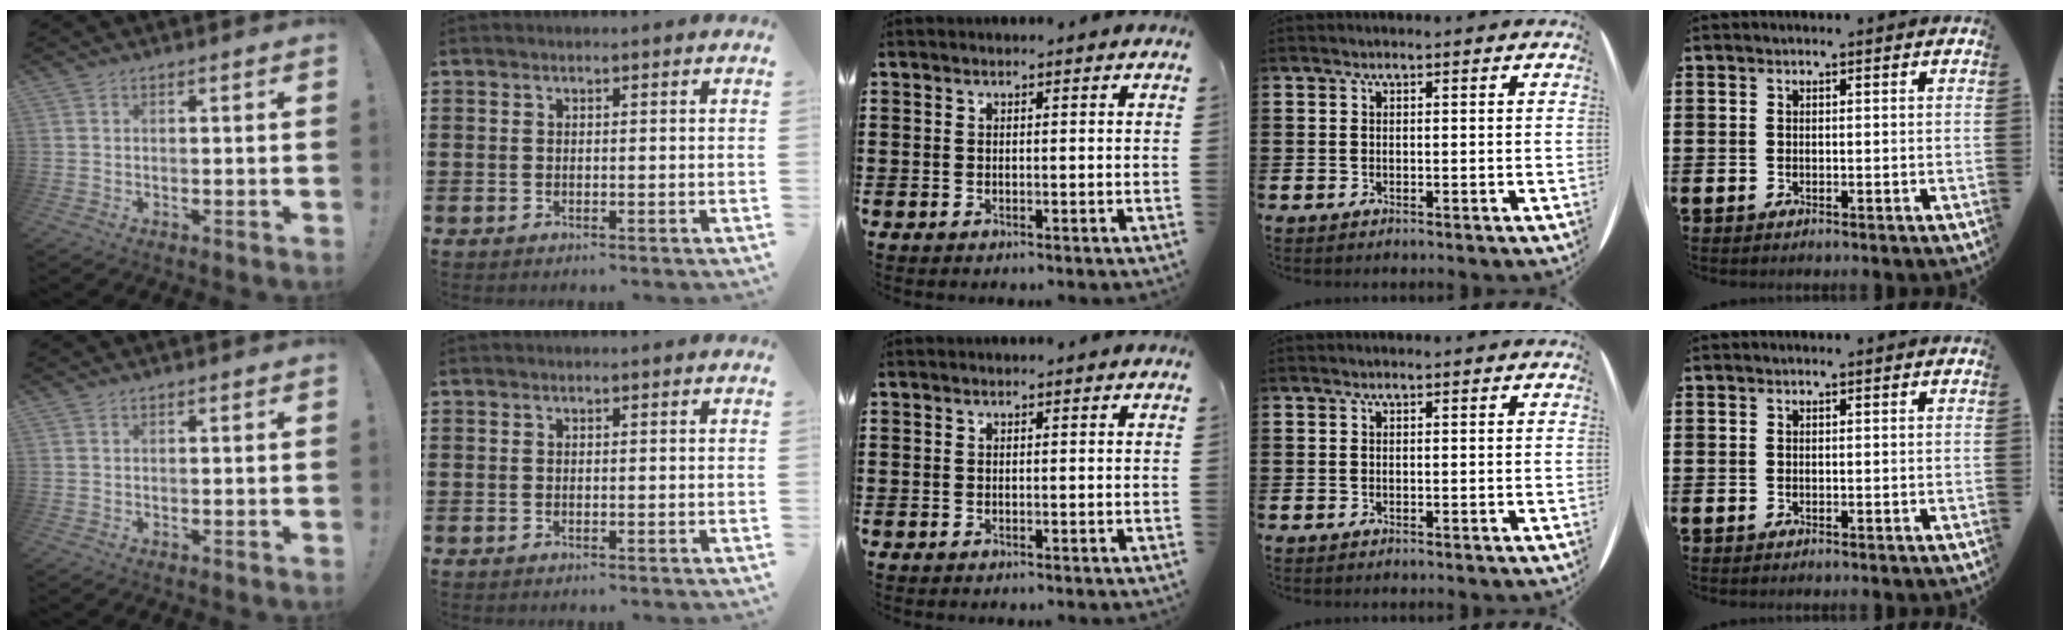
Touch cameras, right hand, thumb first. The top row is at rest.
{}